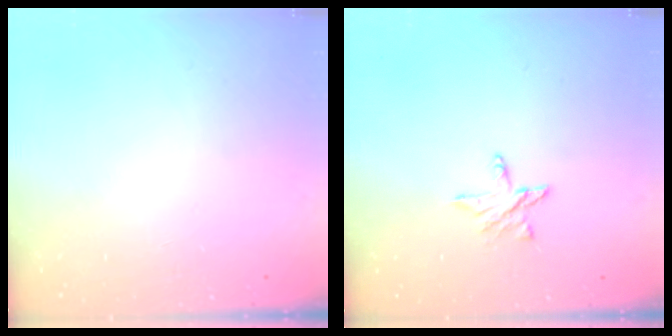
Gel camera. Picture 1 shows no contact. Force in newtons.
{"total": 5.5, "press": 5.5, "slide": 0.5}